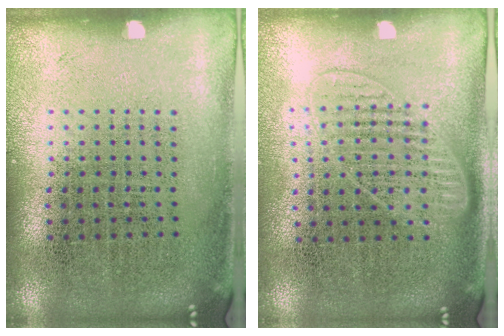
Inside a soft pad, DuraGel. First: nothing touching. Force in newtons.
{"total": 1.3, "press": 1.2, "slide": 0.5}